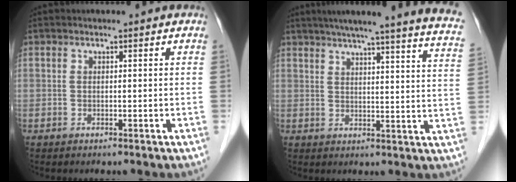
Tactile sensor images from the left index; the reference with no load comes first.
{"total": 23.5, "force": [19.8, 0.1, 12.7], "torque": [-0.183, -0.028, 0.235]}